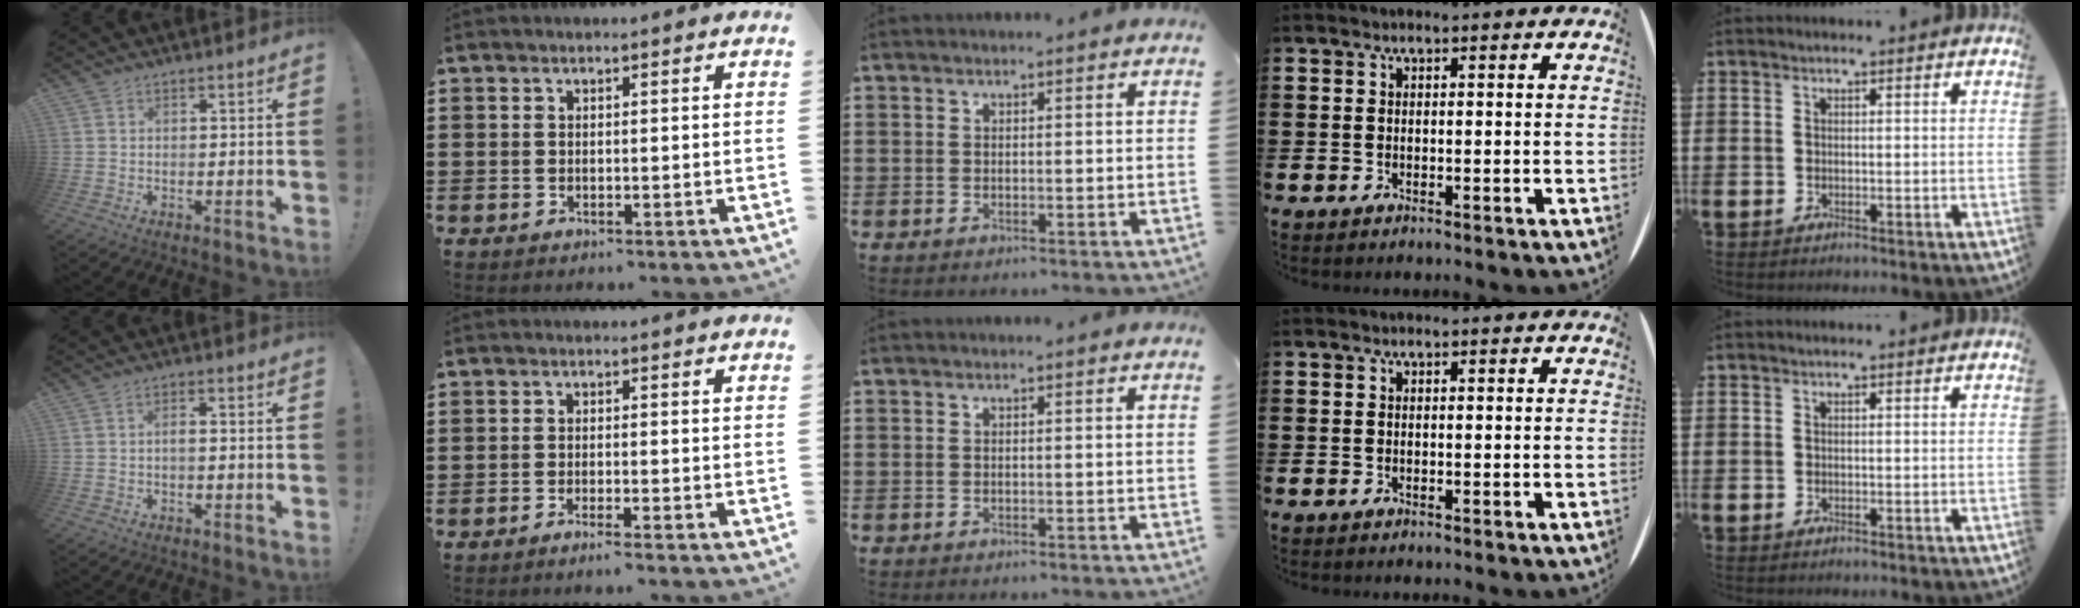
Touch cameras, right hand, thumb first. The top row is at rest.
{"thumb": {"total": 2.0, "force": [-0.6, 0.5, 1.8], "torque": [-0.035, 0.007, -0.012]}, "index": {"total": 1.3, "force": [-1.1, -0.3, 0.6], "torque": [-0.010, -0.002, -0.020]}}